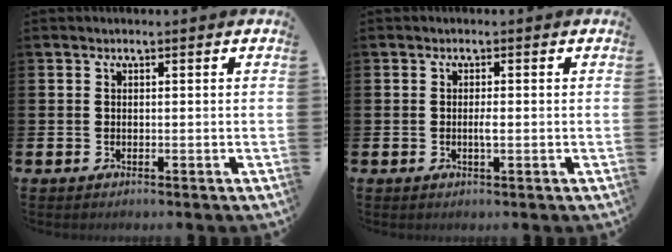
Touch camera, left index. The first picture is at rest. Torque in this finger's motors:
{"motor_torque": [0.04, 0.08, 0.01, 0.03]}